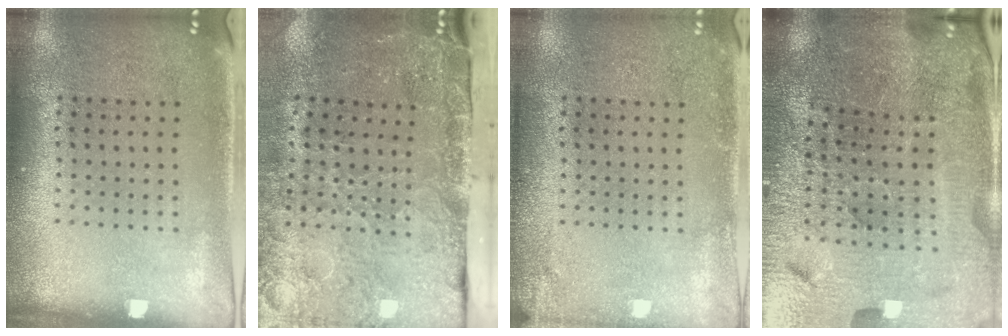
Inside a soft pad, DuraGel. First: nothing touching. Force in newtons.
{"total": 5.1, "press": 4.2, "slide": 3.0}
{"total": 1.6, "press": 1.6, "slide": 0.2}
{"total": 5.2, "press": 4.9, "slide": 1.7}